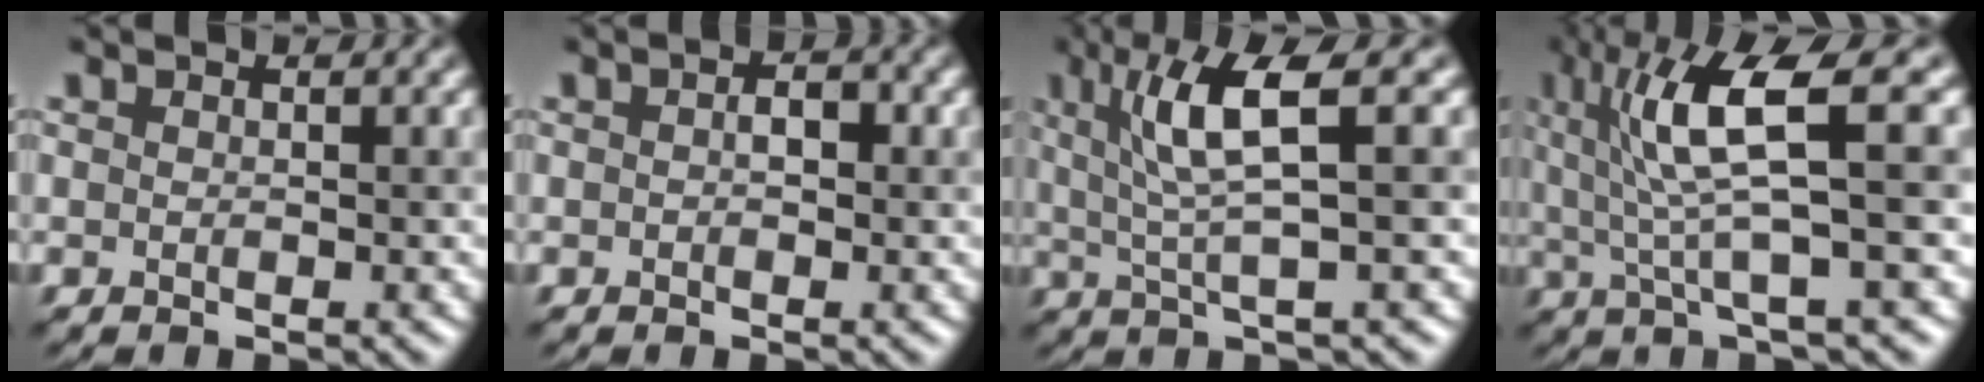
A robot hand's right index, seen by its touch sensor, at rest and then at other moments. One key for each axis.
{"total": 1.7, "fx": 0.4, "fy": 1.0, "fz": 1.3, "tx": -0.013, "ty": 0.001, "tz": -0.002}
{"total": 6.3, "fx": 2.0, "fy": 1.0, "fz": 5.9, "tx": -0.108, "ty": 0.006, "tz": 0.035}
{"total": 7.8, "fx": 2.1, "fy": 1.2, "fz": 7.4, "tx": -0.136, "ty": 0.006, "tz": 0.035}